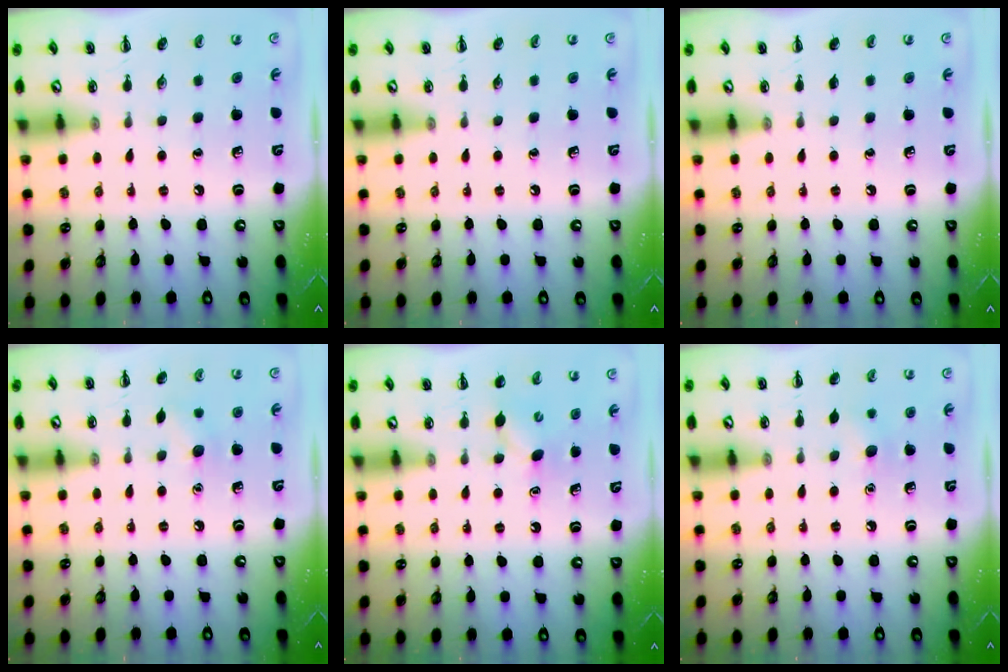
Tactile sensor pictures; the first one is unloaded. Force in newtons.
{"total": 0.0}
{"total": 0.0}
{"total": 6.2, "press": 5.9, "slide": 1.7}
{"total": 3.9, "press": 3.7, "slide": 1.0}
{"total": 6.2, "press": 6.0, "slide": 1.5}